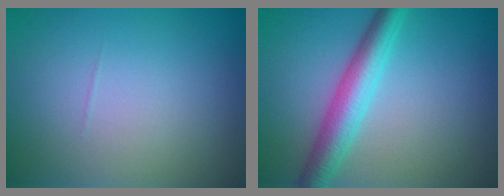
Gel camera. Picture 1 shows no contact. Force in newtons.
{"total": 4.4, "press": 4.4, "slide": 0.1}